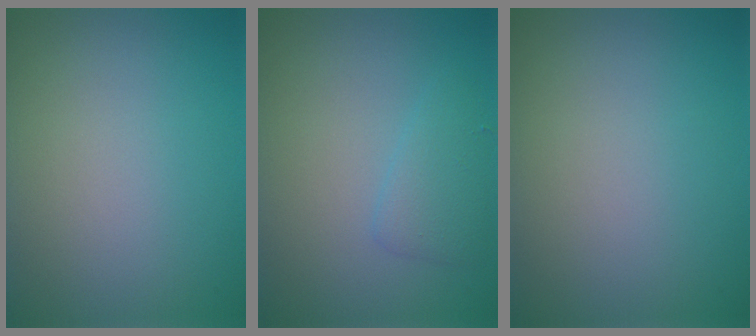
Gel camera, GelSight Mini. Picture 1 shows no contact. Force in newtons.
{"total": 1.9, "press": 1.9, "slide": 0.0}
{"total": 0.0}